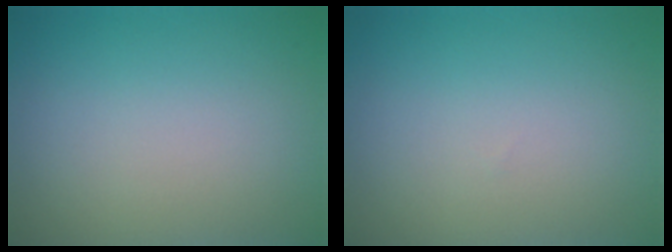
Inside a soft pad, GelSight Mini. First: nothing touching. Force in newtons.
{"total": 0.0}